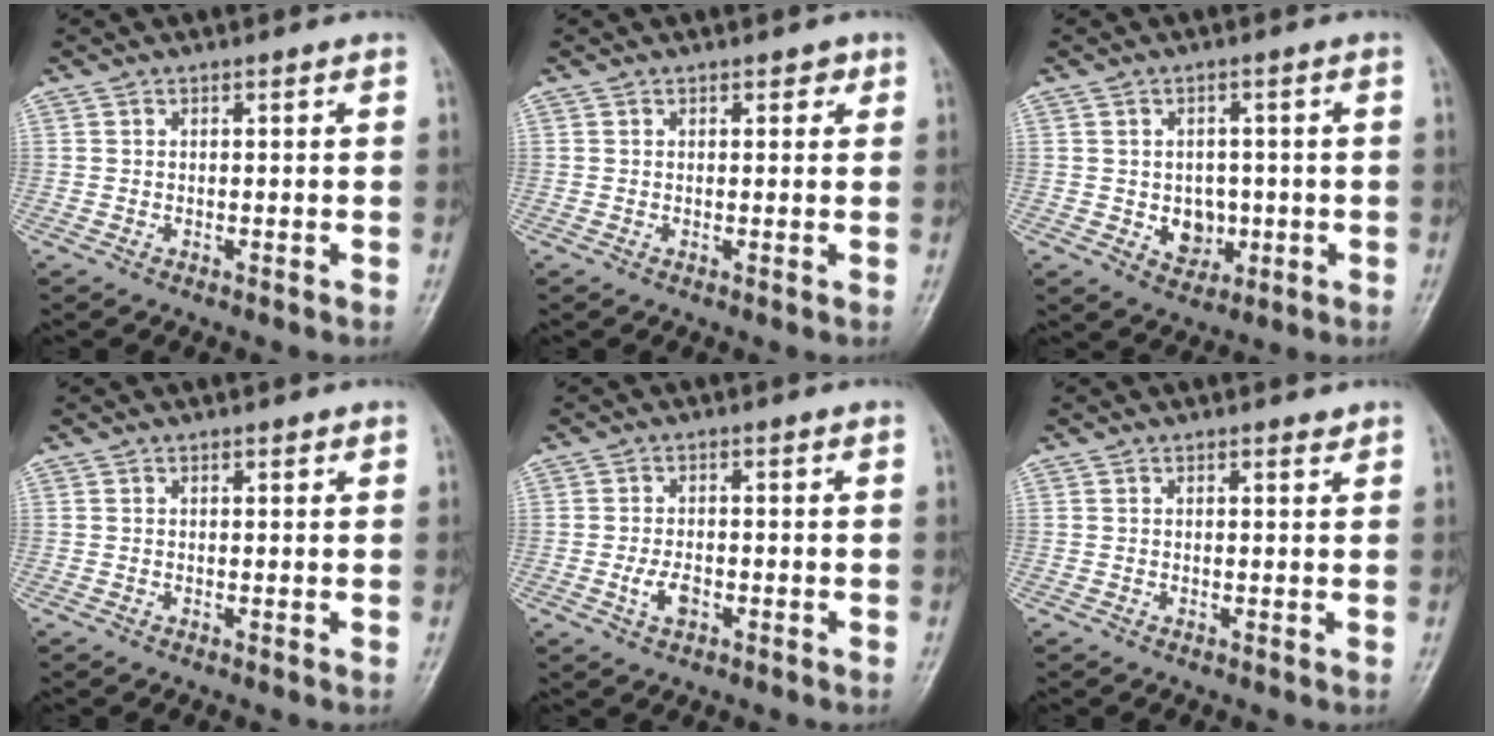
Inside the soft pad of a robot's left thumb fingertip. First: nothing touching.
{"total": 1.6, "force": [0.9, 1.0, 0.9], "torque": [0.004, -0.001, 0.007]}
{"total": 5.4, "force": [-0.6, 4.4, 2.9], "torque": [-0.014, 0.003, 0.000]}
{"total": 0.8, "force": [0.6, 0.4, 0.4], "torque": [-0.003, -0.003, 0.006]}
{"total": 3.3, "force": [-1.0, 1.9, 2.5], "torque": [-0.049, 0.002, -0.019]}
{"total": 1.0, "force": [0.8, 0.4, 0.5], "torque": [-0.006, -0.006, 0.010]}